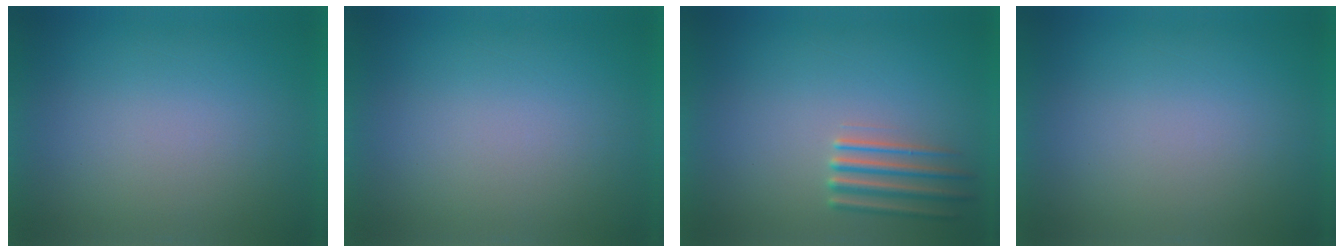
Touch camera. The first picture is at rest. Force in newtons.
{"total": 0.0}
{"total": 2.2}
{"total": 1.2}